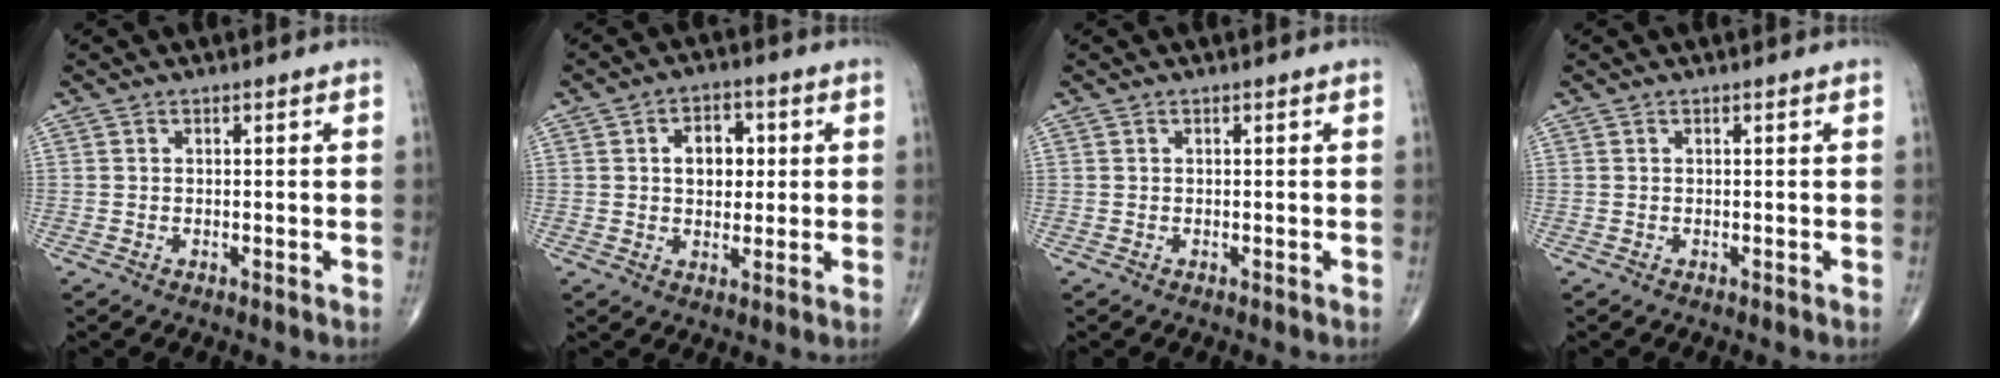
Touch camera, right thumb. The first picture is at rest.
{"total": 6.9, "force": [1.1, 4.8, 4.8], "torque": [-0.039, 0.004, 0.014]}
{"total": 0.0}
{"total": 0.0}